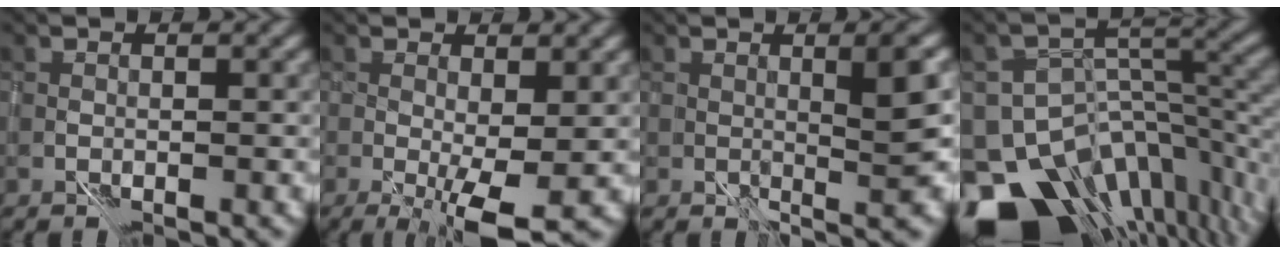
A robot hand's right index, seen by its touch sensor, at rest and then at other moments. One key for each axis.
{"total": 3.8, "fx": 0.0, "fy": 0.4, "fz": 3.8, "tx": -0.068, "ty": -0.002, "tz": 0.001}
{"total": 4.1, "fx": 1.7, "fy": 0.4, "fz": 3.7, "tx": -0.048, "ty": 0.010, "tz": 0.032}
{"total": 12.8, "fx": -7.9, "fy": 7.5, "fz": 6.7, "tx": -0.124, "ty": 0.008, "tz": -0.098}